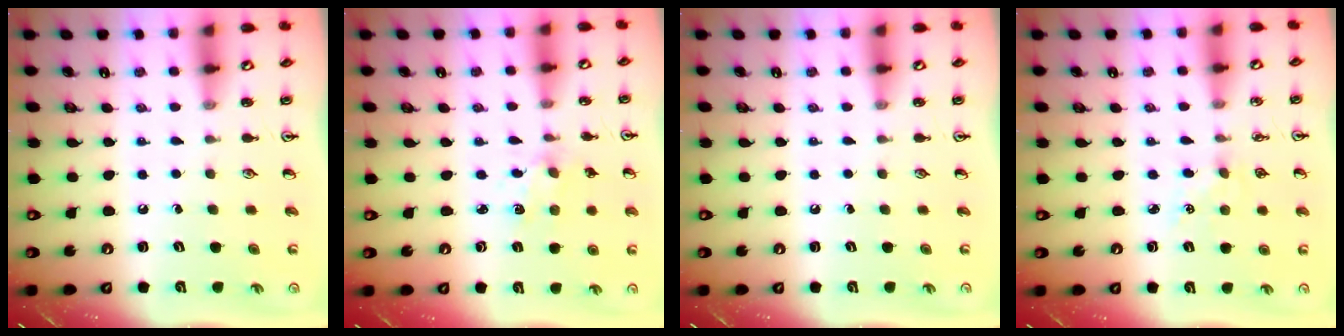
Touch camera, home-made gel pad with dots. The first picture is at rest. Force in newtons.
{"total": 1.6, "press": 1.6, "slide": 0.5}
{"total": 0.0}
{"total": 4.5, "press": 4.4, "slide": 0.5}